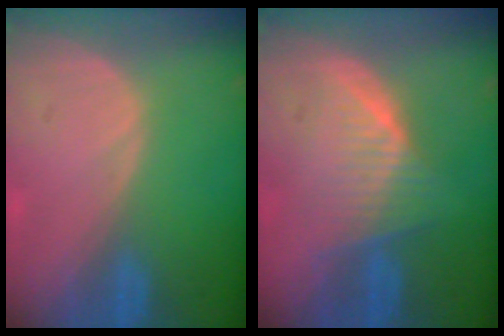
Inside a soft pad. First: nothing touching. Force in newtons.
{"total": 6.5, "press": 6.2, "slide": 1.8}